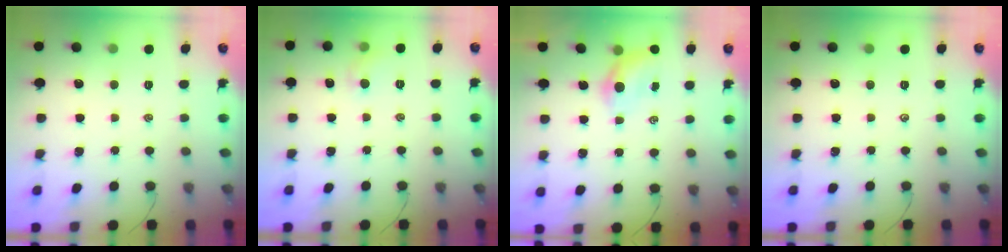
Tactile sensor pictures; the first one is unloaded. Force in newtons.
{"total": 4.8, "press": 4.6, "slide": 1.5}
{"total": 4.1, "press": 4.0, "slide": 0.7}
{"total": 0.0}